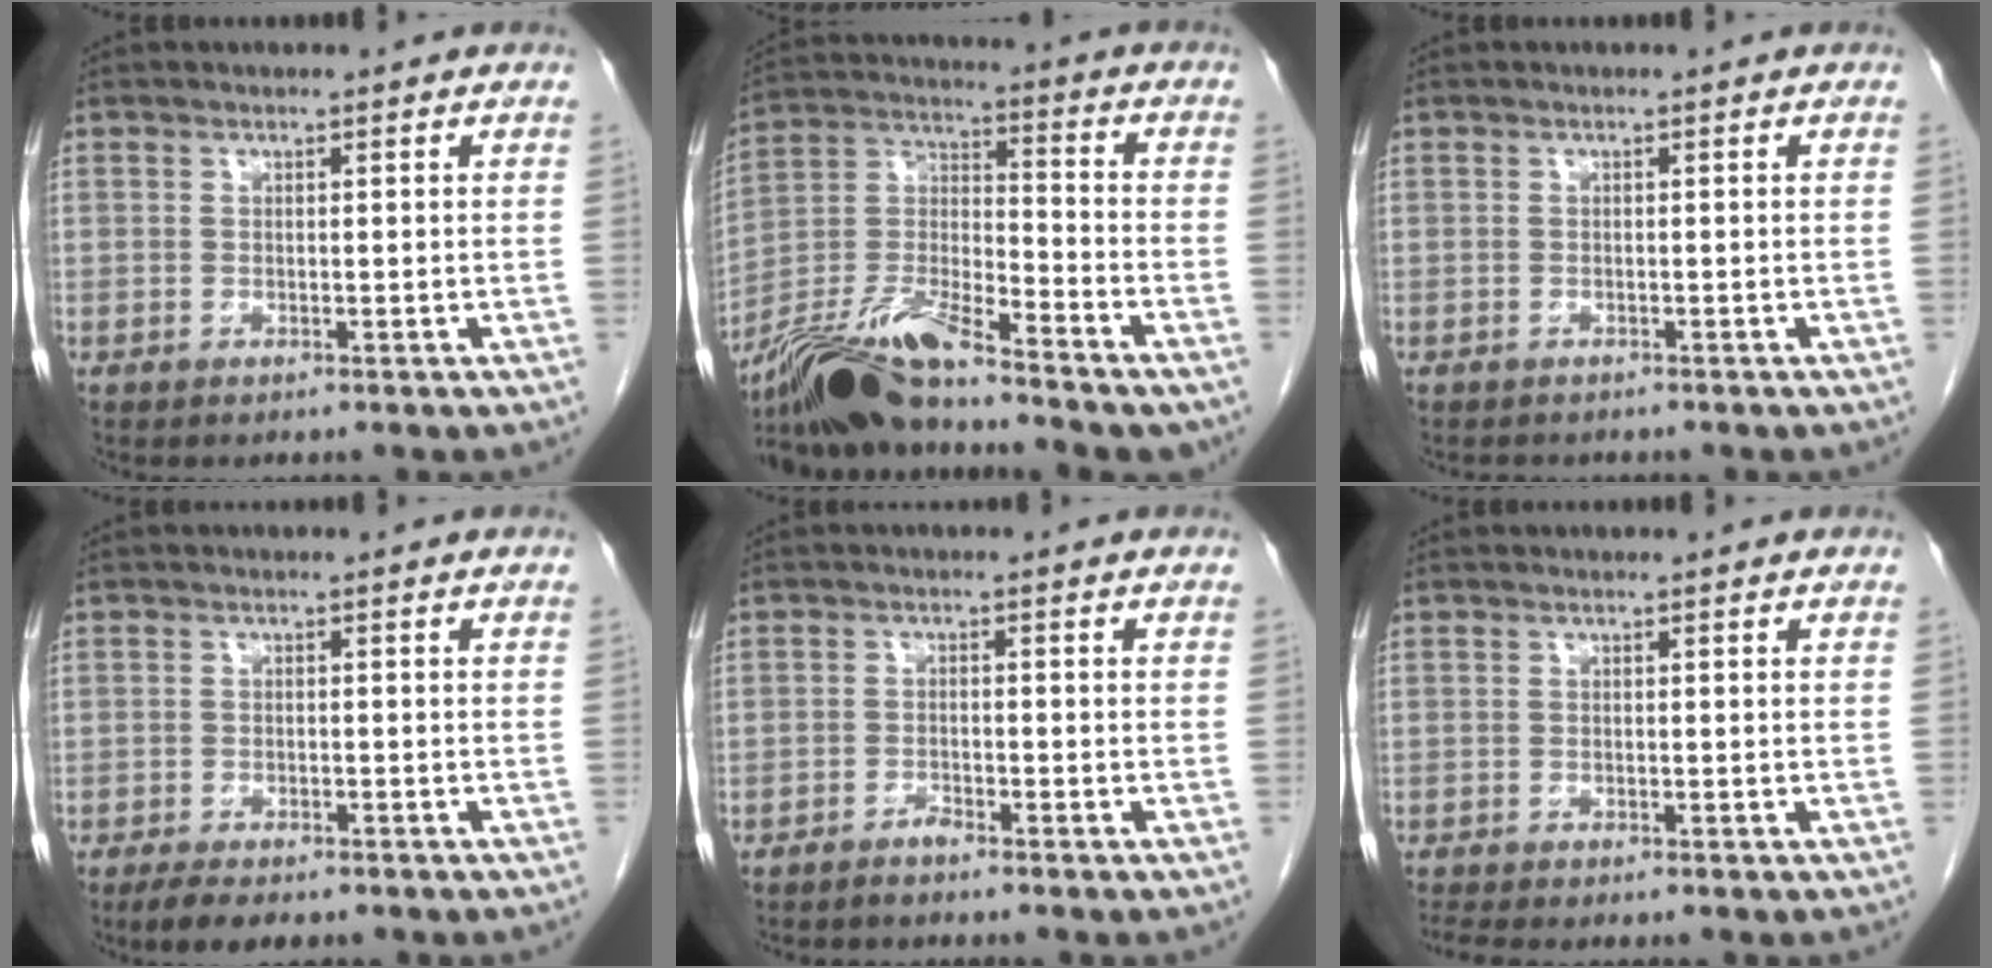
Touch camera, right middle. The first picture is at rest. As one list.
[{"total": 15.3, "force": [-12.9, 1.7, 8.1], "torque": [-0.164, -0.002, -0.238]}, {"total": 1.7, "force": [-1.5, 0.7, 0.3], "torque": [-0.010, -0.002, -0.022]}, {"total": 4.8, "force": [-3.8, 1.6, 2.5], "torque": [-0.042, -0.008, -0.055]}, {"total": 1.6, "force": [-1.5, -0.1, 0.4], "torque": [-0.009, -0.001, -0.029]}, {"total": 3.0, "force": [-2.7, 0.3, 1.4], "torque": [-0.023, -0.008, -0.043]}]